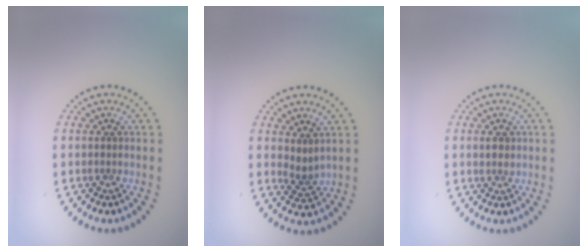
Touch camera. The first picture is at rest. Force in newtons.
{"total": 1.6, "press": 1.1, "slide": 1.2}
{"total": 1.2, "press": 1.1, "slide": 0.5}